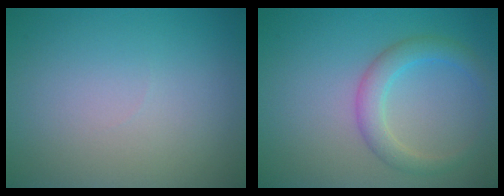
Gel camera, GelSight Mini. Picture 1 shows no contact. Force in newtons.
{"total": 3.0, "press": 3.0, "slide": 0.1}